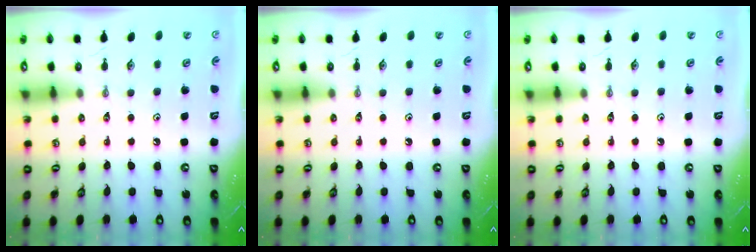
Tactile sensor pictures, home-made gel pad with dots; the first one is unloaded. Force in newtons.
{"total": 0.0}
{"total": 0.0}